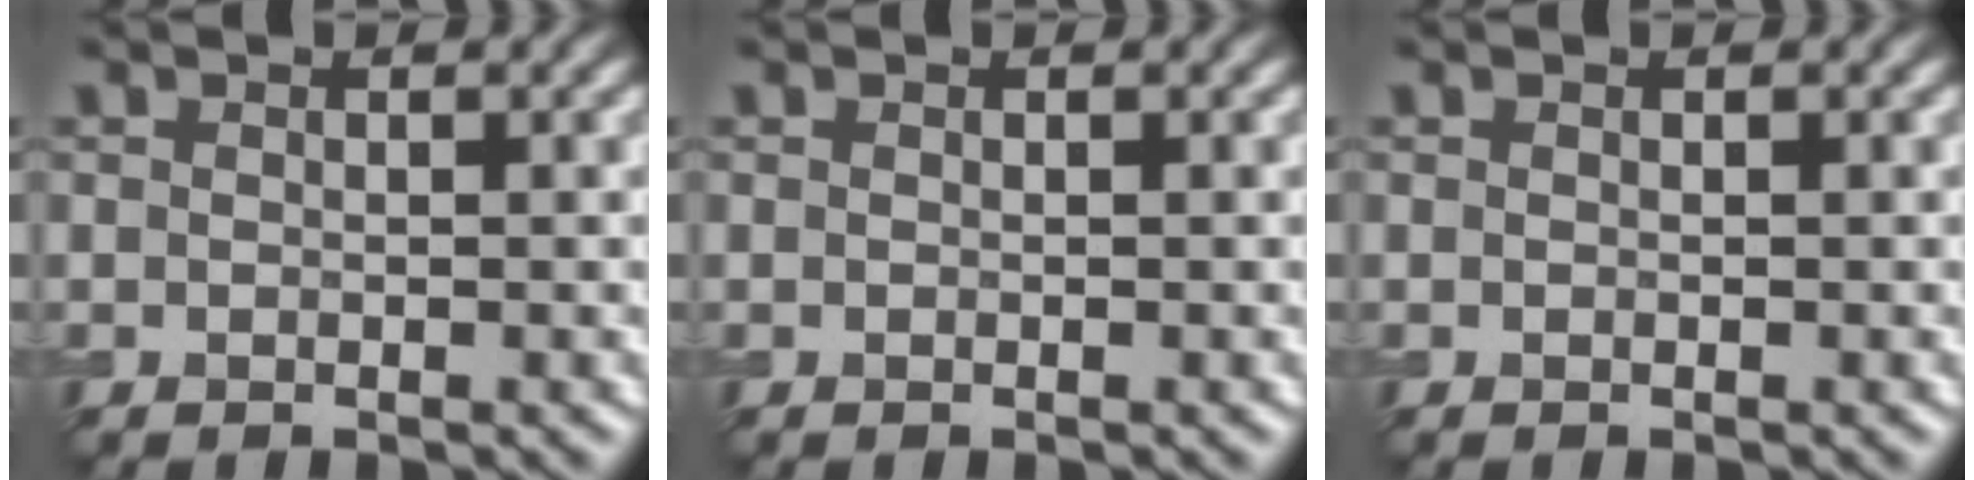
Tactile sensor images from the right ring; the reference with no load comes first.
{"total": 0.0}
{"total": 0.0}